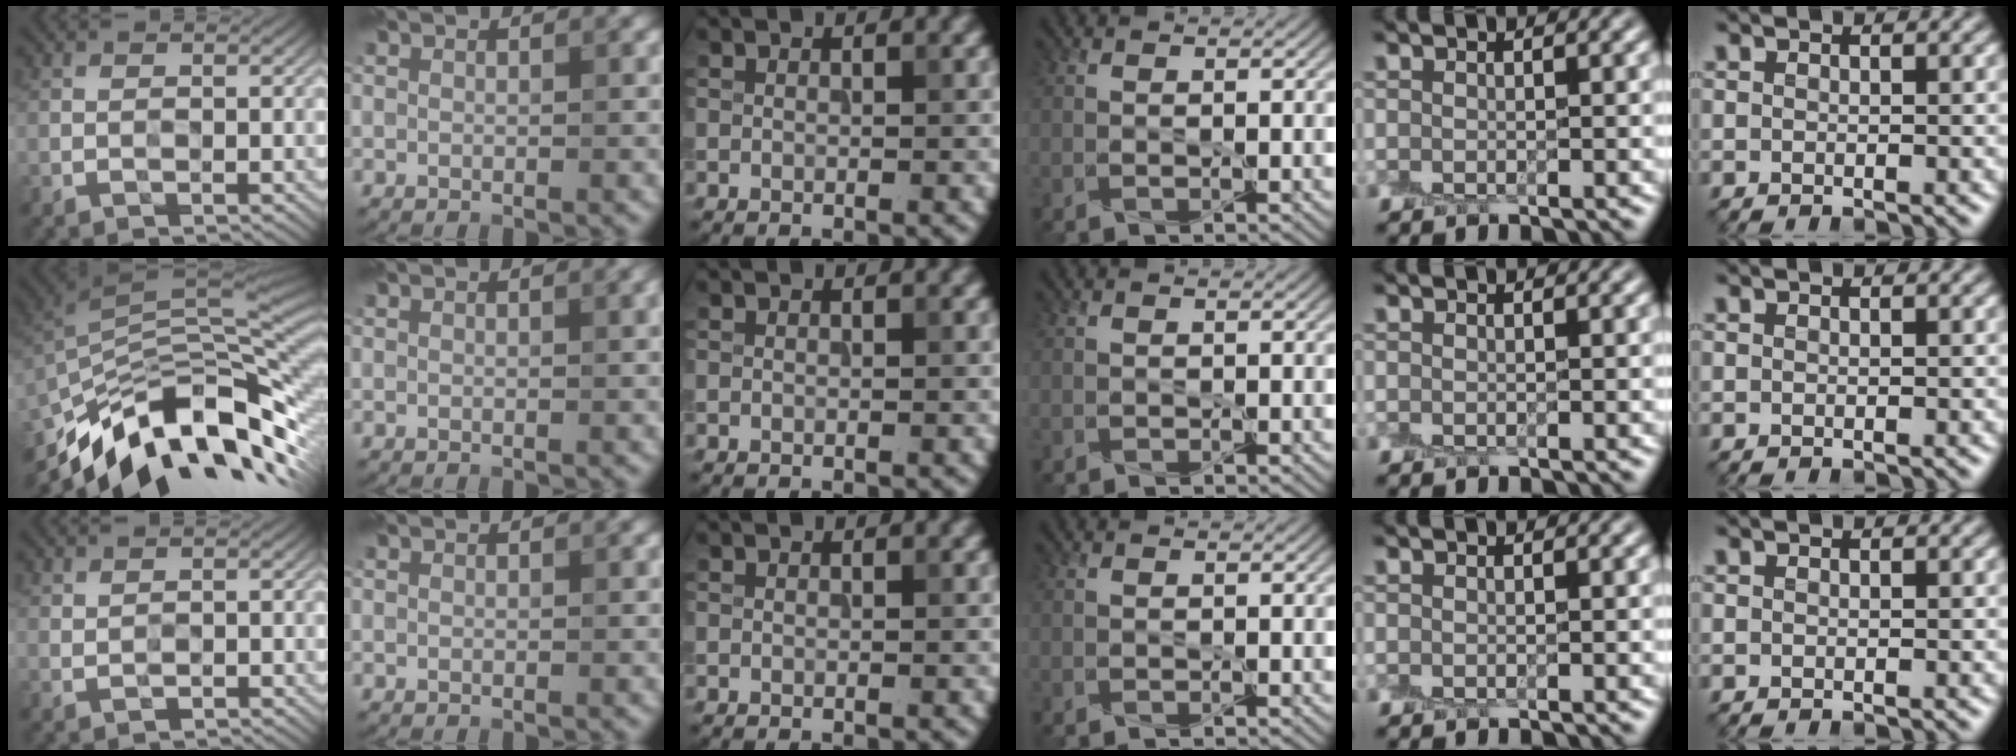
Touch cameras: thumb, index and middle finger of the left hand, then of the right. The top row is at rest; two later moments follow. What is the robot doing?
{"motion": "peel", "object": "plastic wrap"}